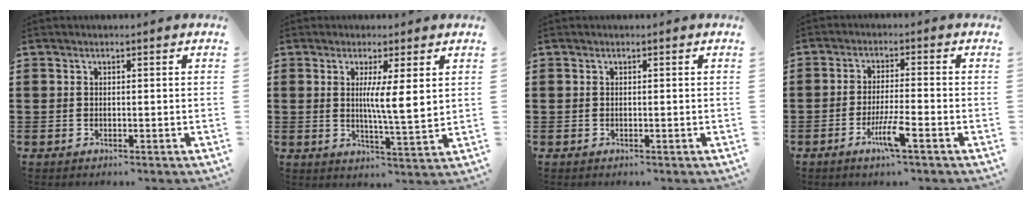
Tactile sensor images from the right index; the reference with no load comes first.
{"total": 5.7, "force": [1.6, 0.3, 5.5], "torque": [-0.102, -0.008, 0.022]}
{"total": 0.0}
{"total": 5.3, "force": [-2.8, 0.1, 4.5], "torque": [-0.094, -0.016, -0.053]}